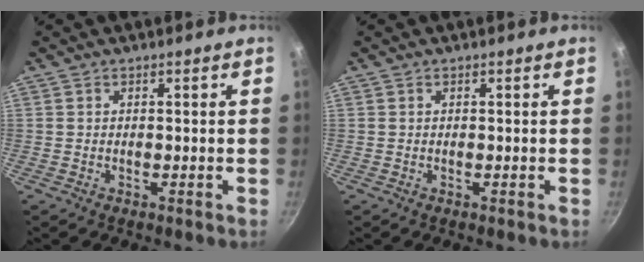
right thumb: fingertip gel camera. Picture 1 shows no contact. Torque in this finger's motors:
{"motor_torque": [-0.03, 0.03, -0.01, -0.04, 0.02]}